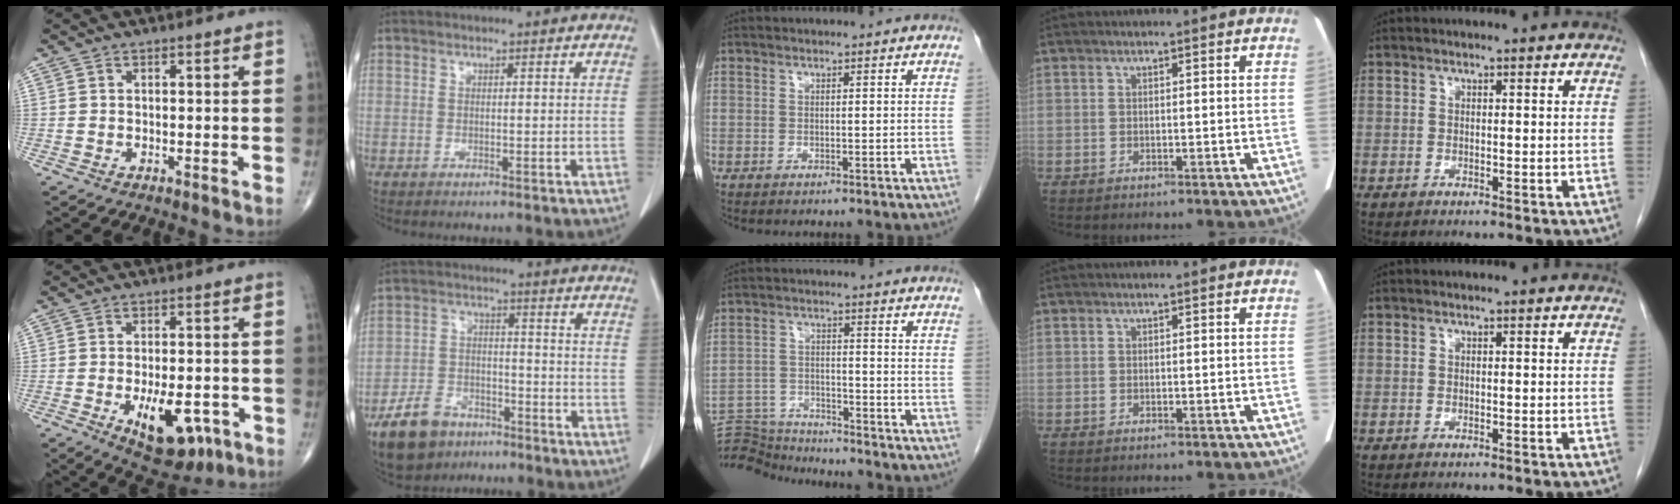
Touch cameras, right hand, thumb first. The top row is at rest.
{"thumb": {"total": 11.1, "force": [-4.3, 5.7, 8.5], "torque": [-0.100, 0.006, -0.048]}, "index": {"total": 7.7, "force": [-5.3, 5.0, 2.5], "torque": [-0.060, 0.003, -0.087]}, "middle": {"total": 8.7, "force": [-8.7, 0.7, 0.3], "torque": [-0.006, 0.005, -0.151]}}